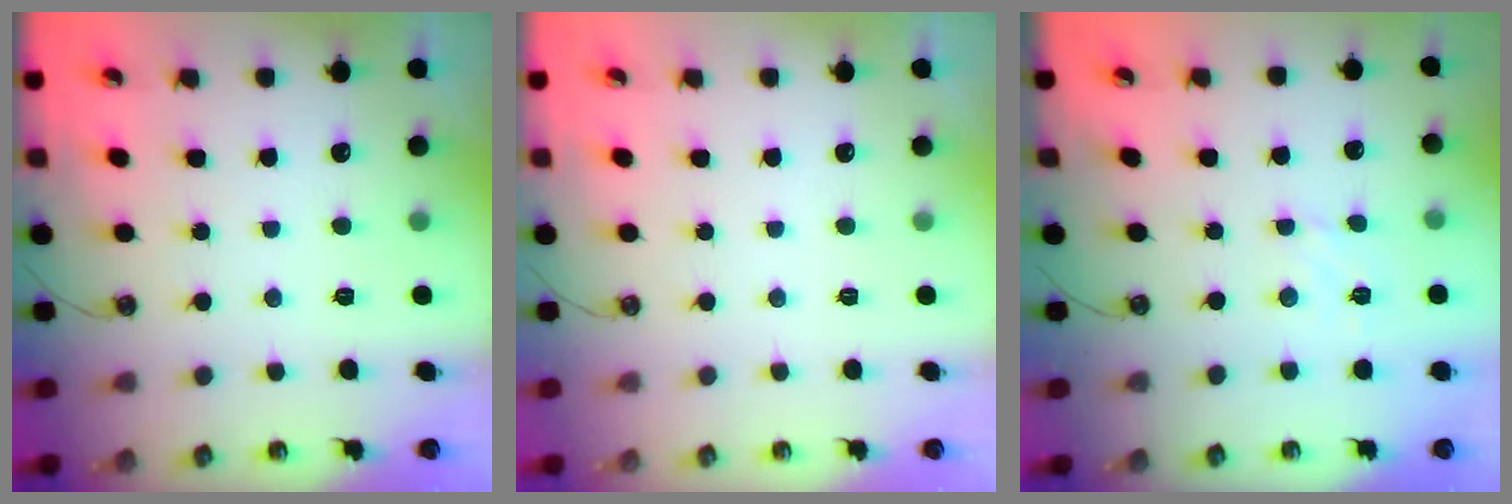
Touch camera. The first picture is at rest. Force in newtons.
{"total": 0.0}
{"total": 1.8, "press": 1.7, "slide": 0.5}